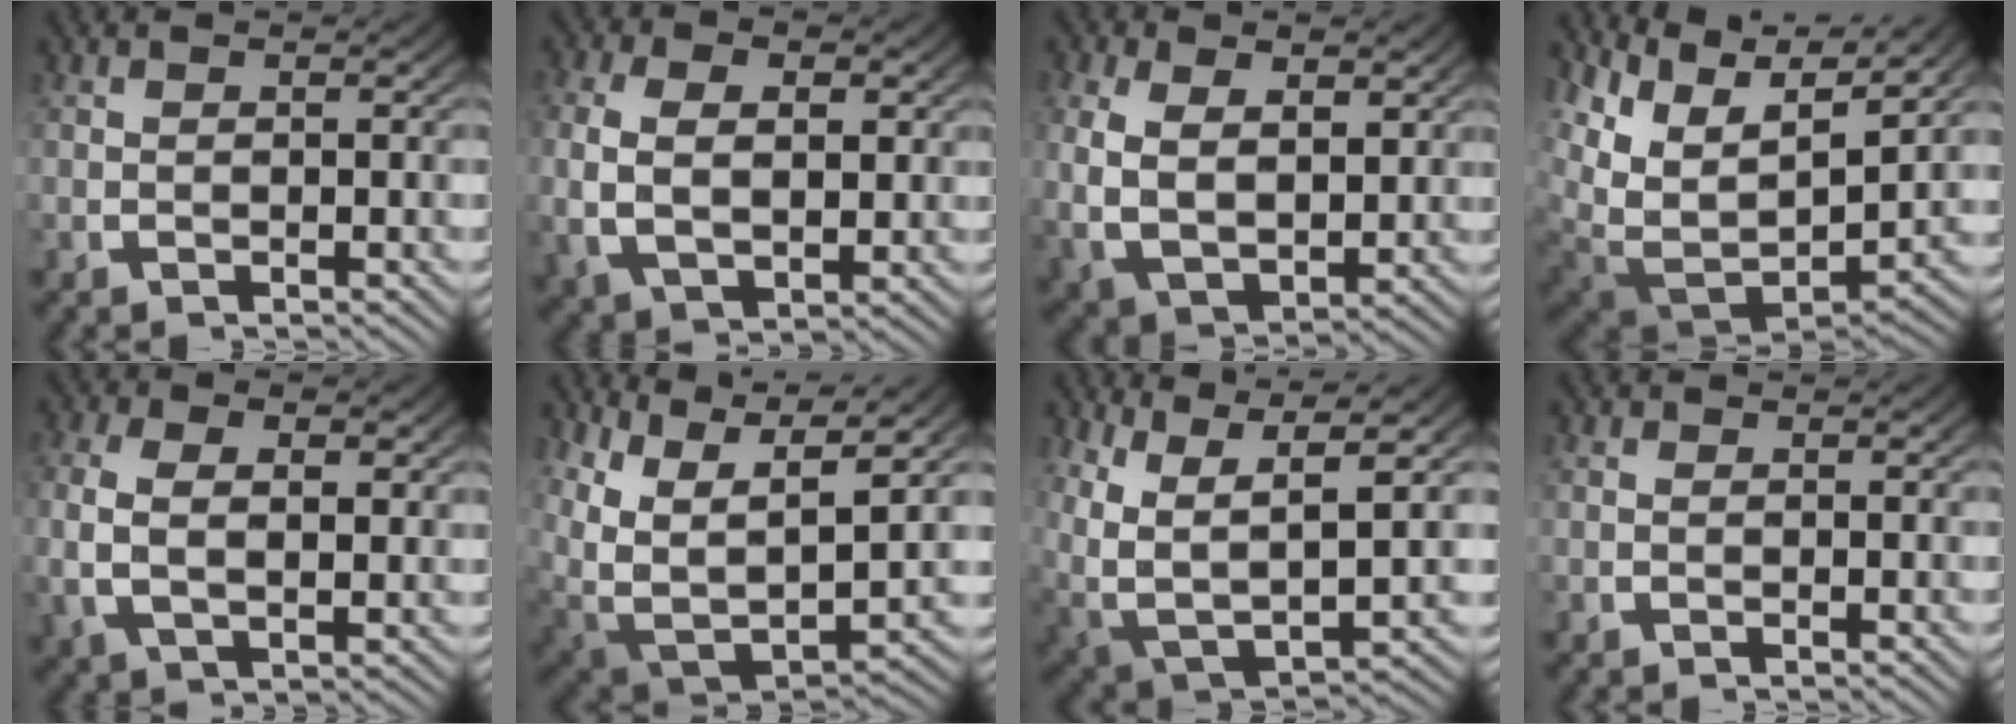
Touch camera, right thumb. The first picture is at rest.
{"total": 5.0, "force": [-1.0, 3.6, 3.4], "torque": [-0.102, -0.029, 0.002]}
{"total": 7.5, "force": [-0.4, 6.0, 4.5], "torque": [-0.138, -0.041, 0.008]}
{"total": 14.4, "force": [-2.3, 10.7, 9.3], "torque": [-0.242, -0.078, -0.021]}
{"total": 3.8, "force": [-0.8, 2.4, 2.8], "torque": [-0.093, -0.023, 0.001]}
{"total": 15.6, "force": [-1.3, 12.1, 9.8], "torque": [-0.256, -0.087, -0.003]}
{"total": 12.7, "force": [-1.3, 9.8, 8.0], "torque": [-0.204, -0.073, -0.002]}
{"total": 0.6, "force": [-0.4, -0.2, -0.5], "torque": [0.006, -0.002, -0.005]}